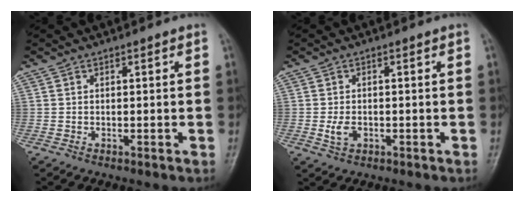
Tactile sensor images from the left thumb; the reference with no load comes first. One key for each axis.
{"total": 2.7, "fx": -0.7, "fy": 1.8, "fz": 1.9, "tx": -0.034, "ty": 0.001, "tz": -0.011}